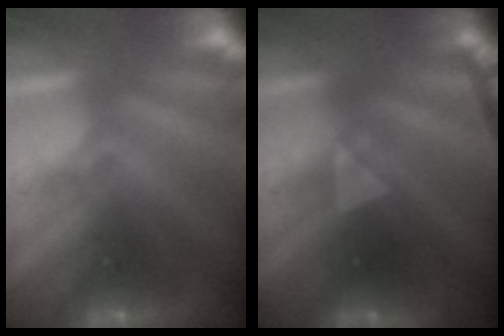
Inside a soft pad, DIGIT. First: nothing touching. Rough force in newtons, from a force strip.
{"total": 2.3}